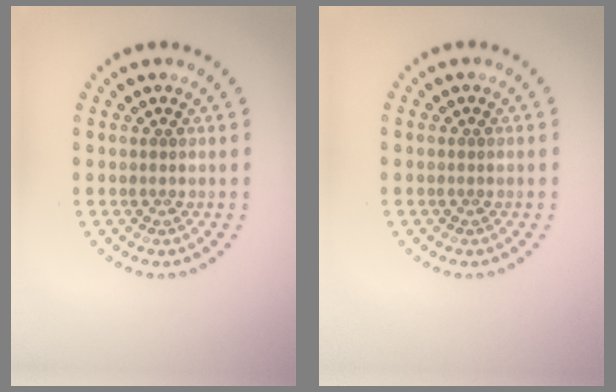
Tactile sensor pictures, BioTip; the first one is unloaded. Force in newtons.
{"total": 0.0}